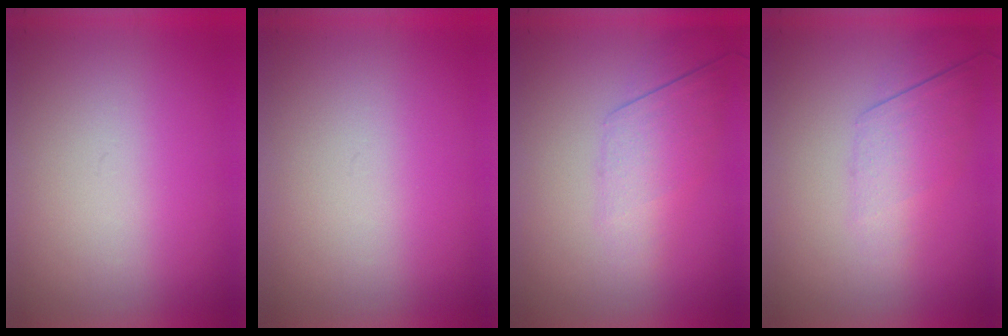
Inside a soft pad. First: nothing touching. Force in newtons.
{"total": 0.0}
{"total": 2.3}
{"total": 2.3}